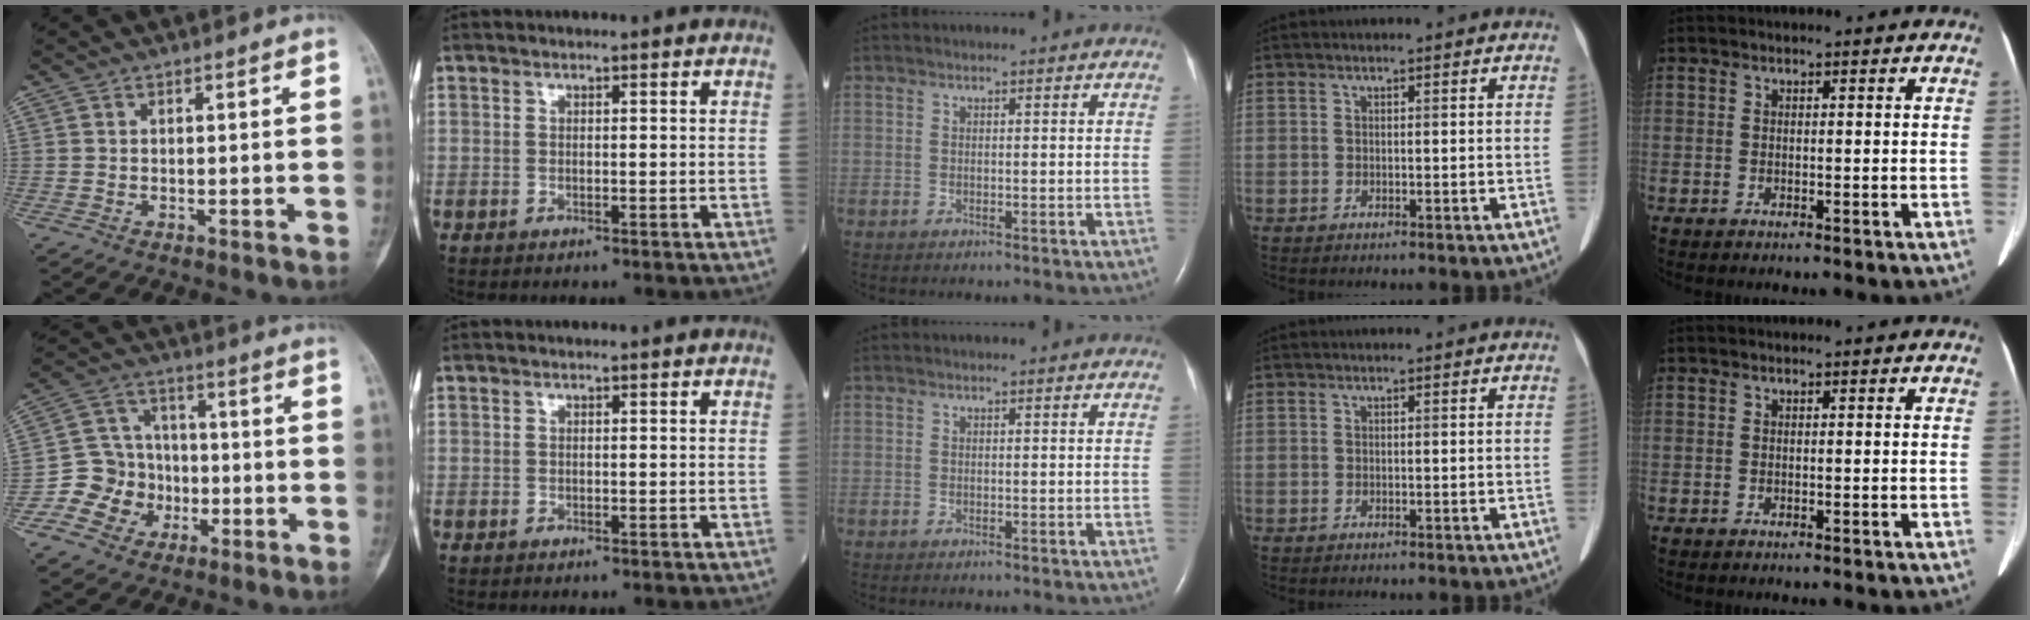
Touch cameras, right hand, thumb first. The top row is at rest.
{"thumb": {"total": 10.1, "force": [-3.3, 9.2, 2.5], "torque": [0.006, 0.042, -0.063]}}